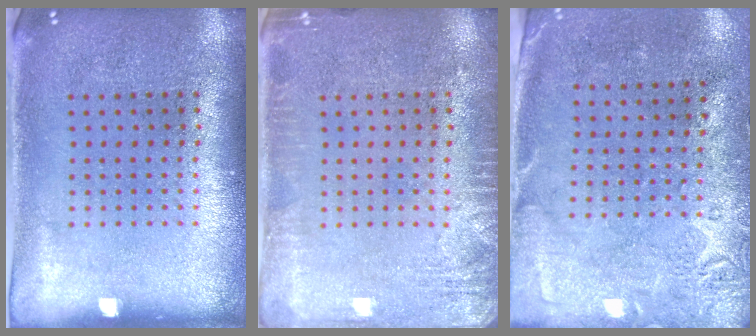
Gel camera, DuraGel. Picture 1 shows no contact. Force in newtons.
{"total": 2.5, "press": 2.5, "slide": 0.4}
{"total": 2.7, "press": 2.2, "slide": 1.6}